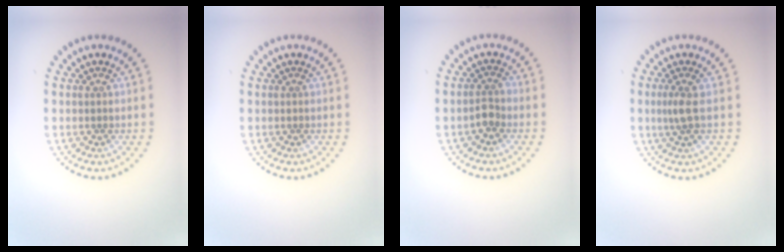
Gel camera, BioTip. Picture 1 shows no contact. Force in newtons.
{"total": 0.0}
{"total": 1.5, "press": 1.2, "slide": 0.9}
{"total": 1.8, "press": 1.3, "slide": 1.2}